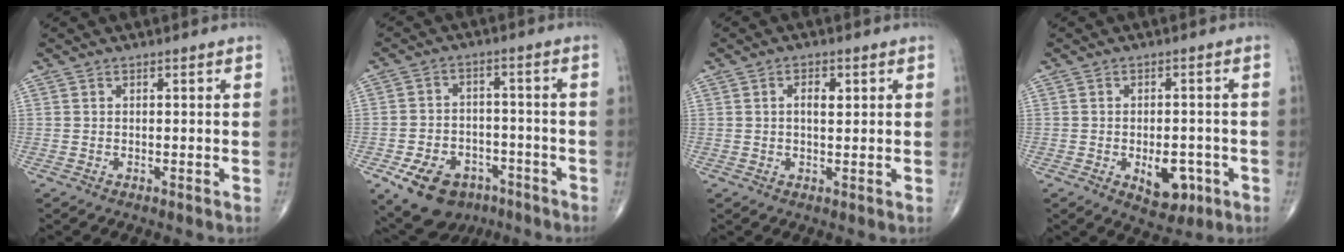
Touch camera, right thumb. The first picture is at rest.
{"total": 13.2, "force": [-7.4, 8.9, 6.3], "torque": [-0.089, 0.042, -0.108]}
{"total": 3.0, "force": [0.8, 1.4, 2.5], "torque": [-0.039, -0.002, 0.011]}
{"total": 7.1, "force": [-2.4, 4.2, 5.3], "torque": [-0.052, 0.008, -0.022]}